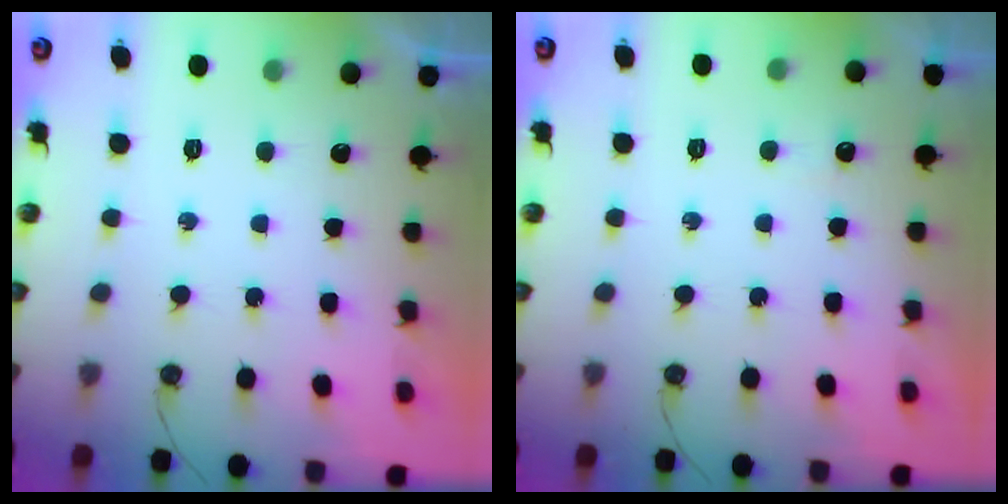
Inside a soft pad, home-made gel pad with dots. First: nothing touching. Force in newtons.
{"total": 2.2, "press": 2.2, "slide": 0.5}